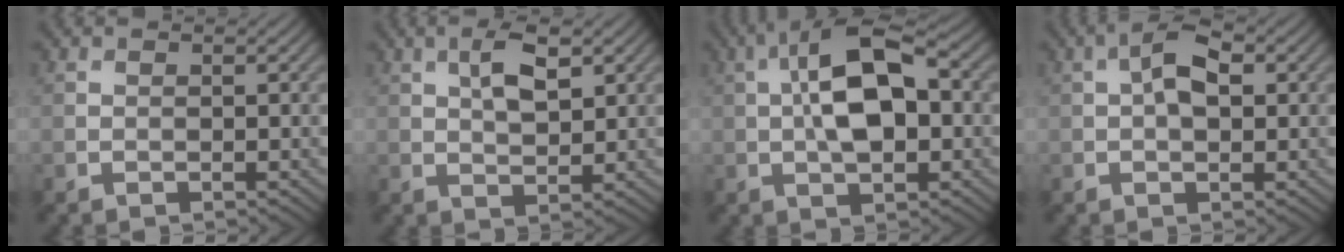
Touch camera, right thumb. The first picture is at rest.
{"total": 4.9, "force": [1.9, 2.0, 4.0], "torque": [-0.081, 0.001, 0.035]}
{"total": 10.9, "force": [0.8, 5.1, 9.5], "torque": [-0.170, 0.017, 0.006]}
{"total": 4.4, "force": [0.8, 2.3, 3.6], "torque": [-0.068, 0.006, 0.009]}